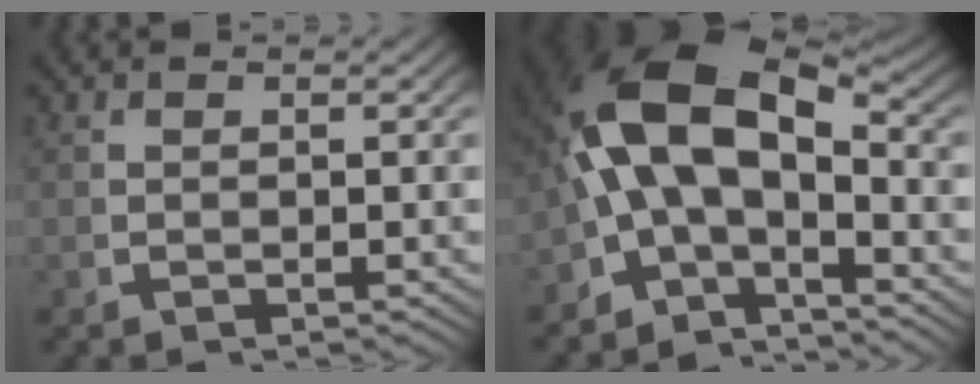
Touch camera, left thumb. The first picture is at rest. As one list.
[{"total": 13.1, "force": [-0.2, 8.3, 10.2], "torque": [-0.224, -0.033, 0.001]}]